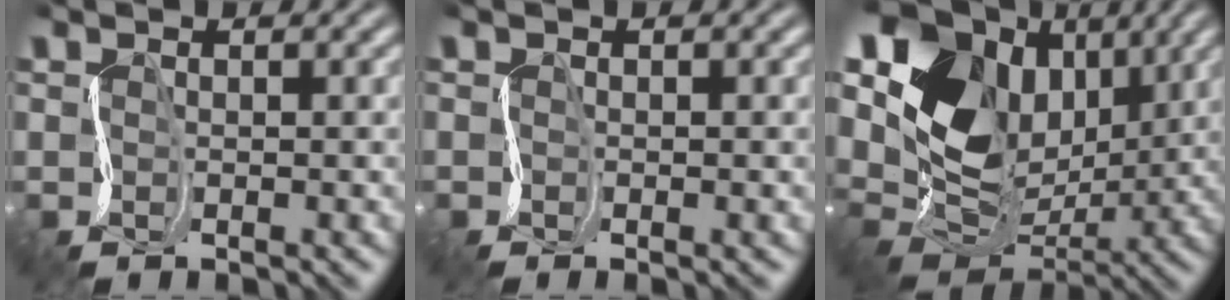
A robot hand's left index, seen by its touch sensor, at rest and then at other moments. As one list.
[{"total": 1.2, "force": [-0.2, 0.3, 1.1], "torque": [-0.009, -0.002, -0.003]}, {"total": 13.1, "force": [4.9, 9.9, 7.0], "torque": [-0.149, 0.019, 0.087]}]